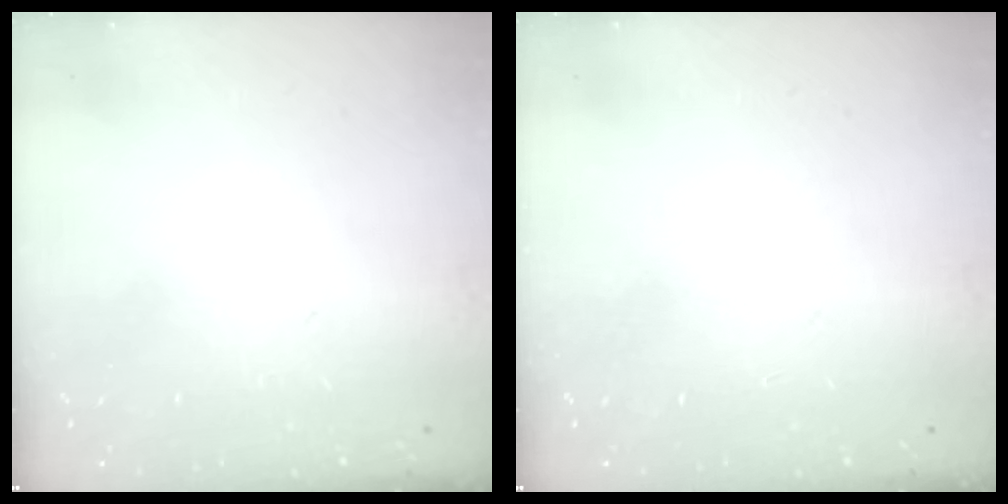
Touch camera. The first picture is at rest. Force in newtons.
{"total": 0.0}